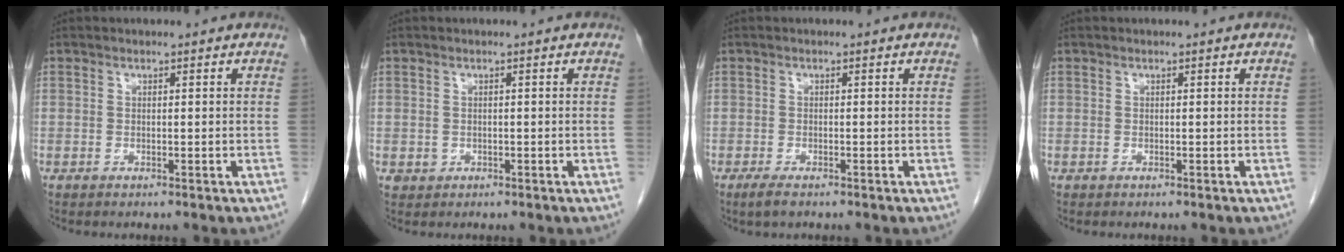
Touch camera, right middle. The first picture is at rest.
{"total": 1.0, "force": [-0.2, 1.0, 0.2], "torque": [-0.006, 0.001, 0.003]}
{"total": 2.0, "force": [-1.3, 0.5, 1.4], "torque": [-0.035, -0.006, -0.023]}
{"total": 0.0}